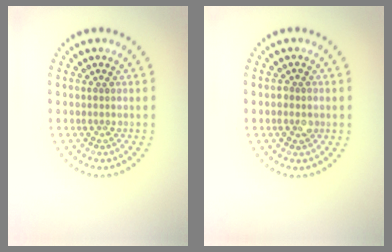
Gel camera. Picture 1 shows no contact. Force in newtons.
{"total": 1.5, "press": 1.5, "slide": 0.2}